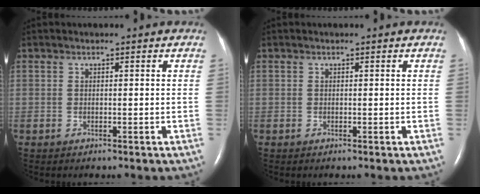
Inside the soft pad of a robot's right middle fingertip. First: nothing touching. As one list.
[{"total": 0.0}]